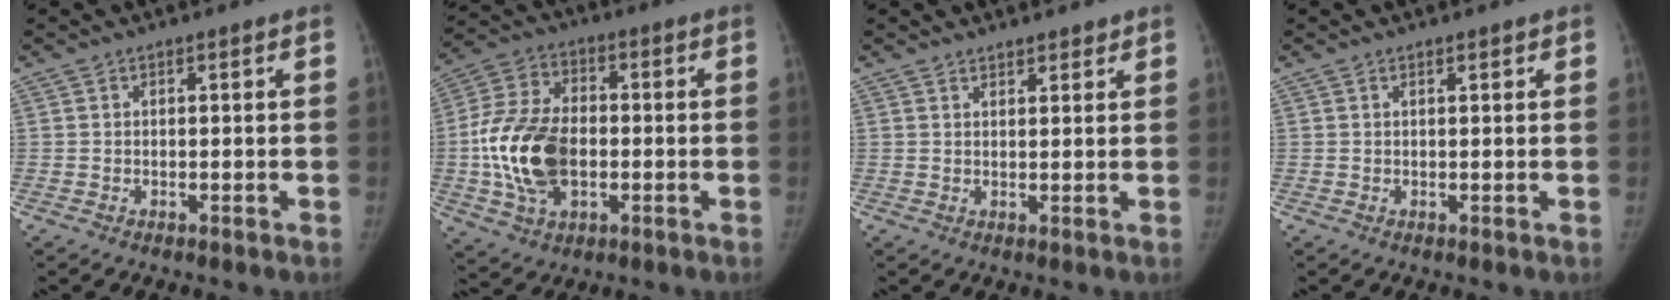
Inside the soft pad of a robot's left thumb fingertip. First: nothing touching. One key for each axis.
{"total": 16.5, "fx": -1.9, "fy": 10.7, "fz": 12.4, "tx": -0.235, "ty": 0.016, "tz": -0.030}
{"total": 2.5, "fx": 2.2, "fy": 0.9, "fz": 0.7, "tx": 0.006, "ty": -0.011, "tz": 0.030}
{"total": 0.7, "fx": 0.5, "fy": 0.2, "fz": 0.3, "tx": -0.006, "ty": -0.002, "tz": 0.007}